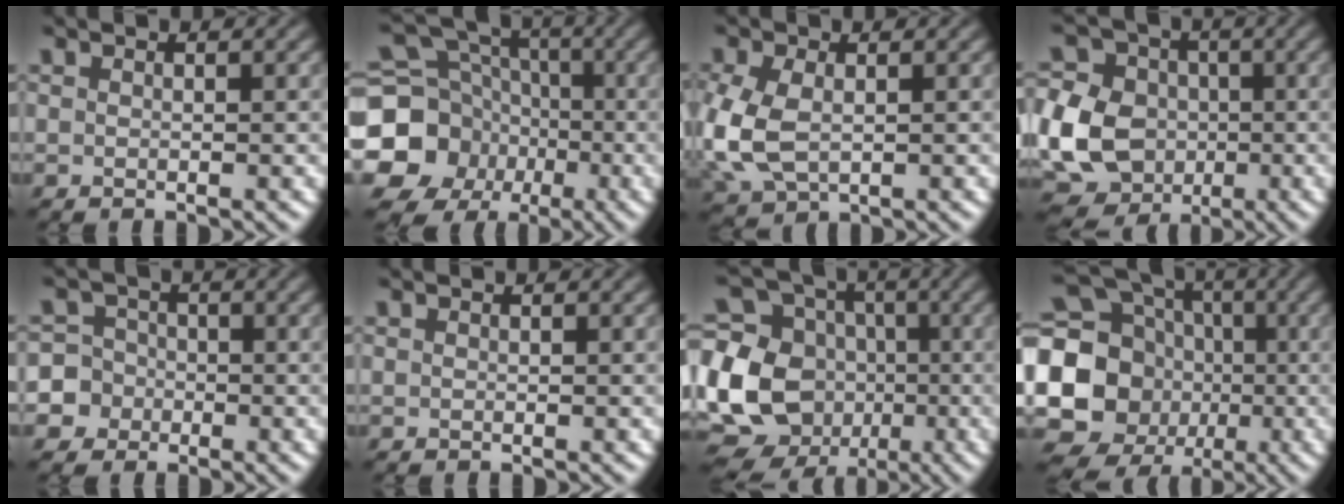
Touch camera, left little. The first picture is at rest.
{"total": 13.5, "force": [-3.6, 12.3, 4.4], "torque": [-0.119, -0.021, -0.091]}
{"total": 5.8, "force": [-0.8, 3.8, 4.3], "torque": [-0.122, -0.011, -0.014]}
{"total": 11.2, "force": [-2.2, 9.3, 5.8], "torque": [-0.126, -0.006, -0.064]}
{"total": 6.6, "force": [-2.7, 5.9, 1.1], "torque": [-0.015, 0.005, -0.078]}
{"total": 0.0}
{"total": 16.4, "force": [-3.8, 14.4, 6.8], "torque": [-0.174, 0.006, -0.083]}
{"total": 15.4, "force": [-1.4, 14.1, 6.1], "torque": [-0.153, -0.008, -0.046]}